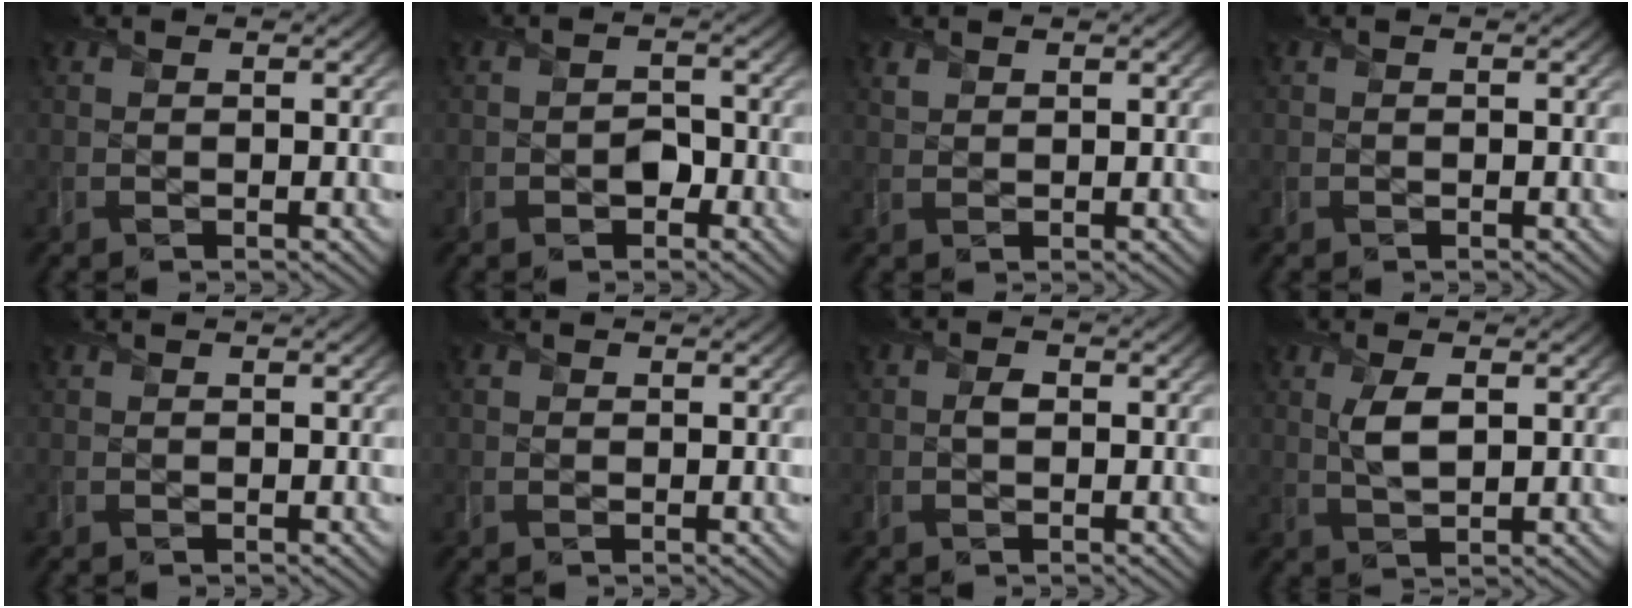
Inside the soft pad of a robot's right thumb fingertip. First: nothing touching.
{"total": 2.1, "force": [-1.2, 1.5, 0.8], "torque": [-0.011, -0.002, -0.021]}
{"total": 1.3, "force": [1.1, 0.7, 0.3], "torque": [-0.012, 0.001, 0.023]}
{"total": 0.0}
{"total": 0.0}
{"total": 0.9, "force": [0.3, 0.8, 0.4], "torque": [-0.011, 0.002, 0.004]}
{"total": 1.2, "force": [-0.2, 0.8, 0.8], "torque": [-0.019, -0.003, -0.007]}
{"total": 3.6, "force": [1.0, 1.5, 3.2], "torque": [-0.075, 0.001, 0.020]}